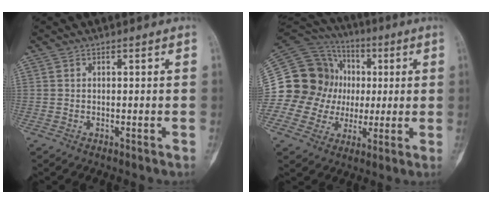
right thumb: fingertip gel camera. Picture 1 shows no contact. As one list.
[{"total": 22.1, "force": [0.8, 20.1, 9.0], "torque": [-0.158, 0.069, 0.029]}]